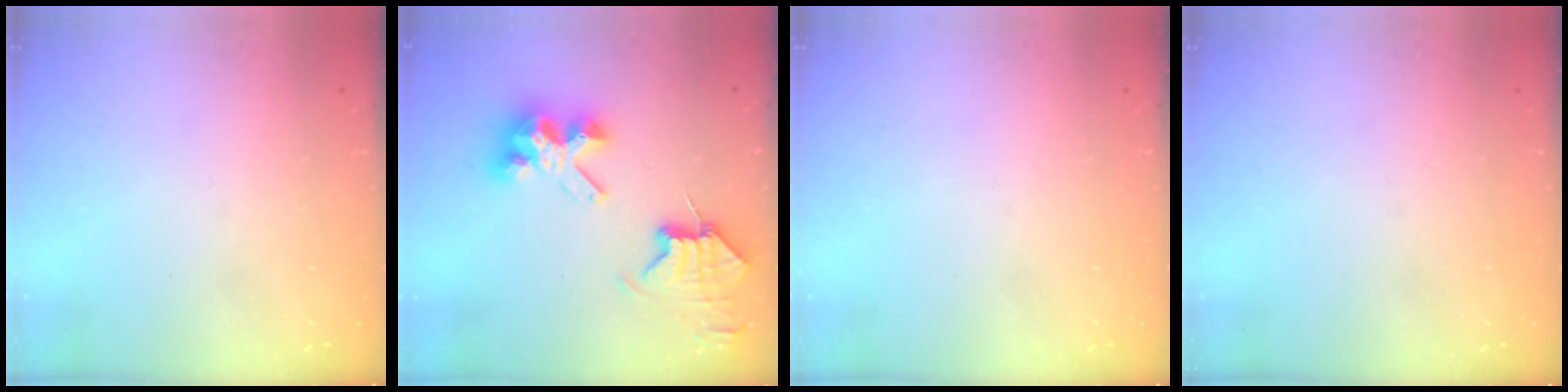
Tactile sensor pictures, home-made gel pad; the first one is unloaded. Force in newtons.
{"total": 9.9, "press": 9.9, "slide": 1.1}
{"total": 0.0}
{"total": 0.0}